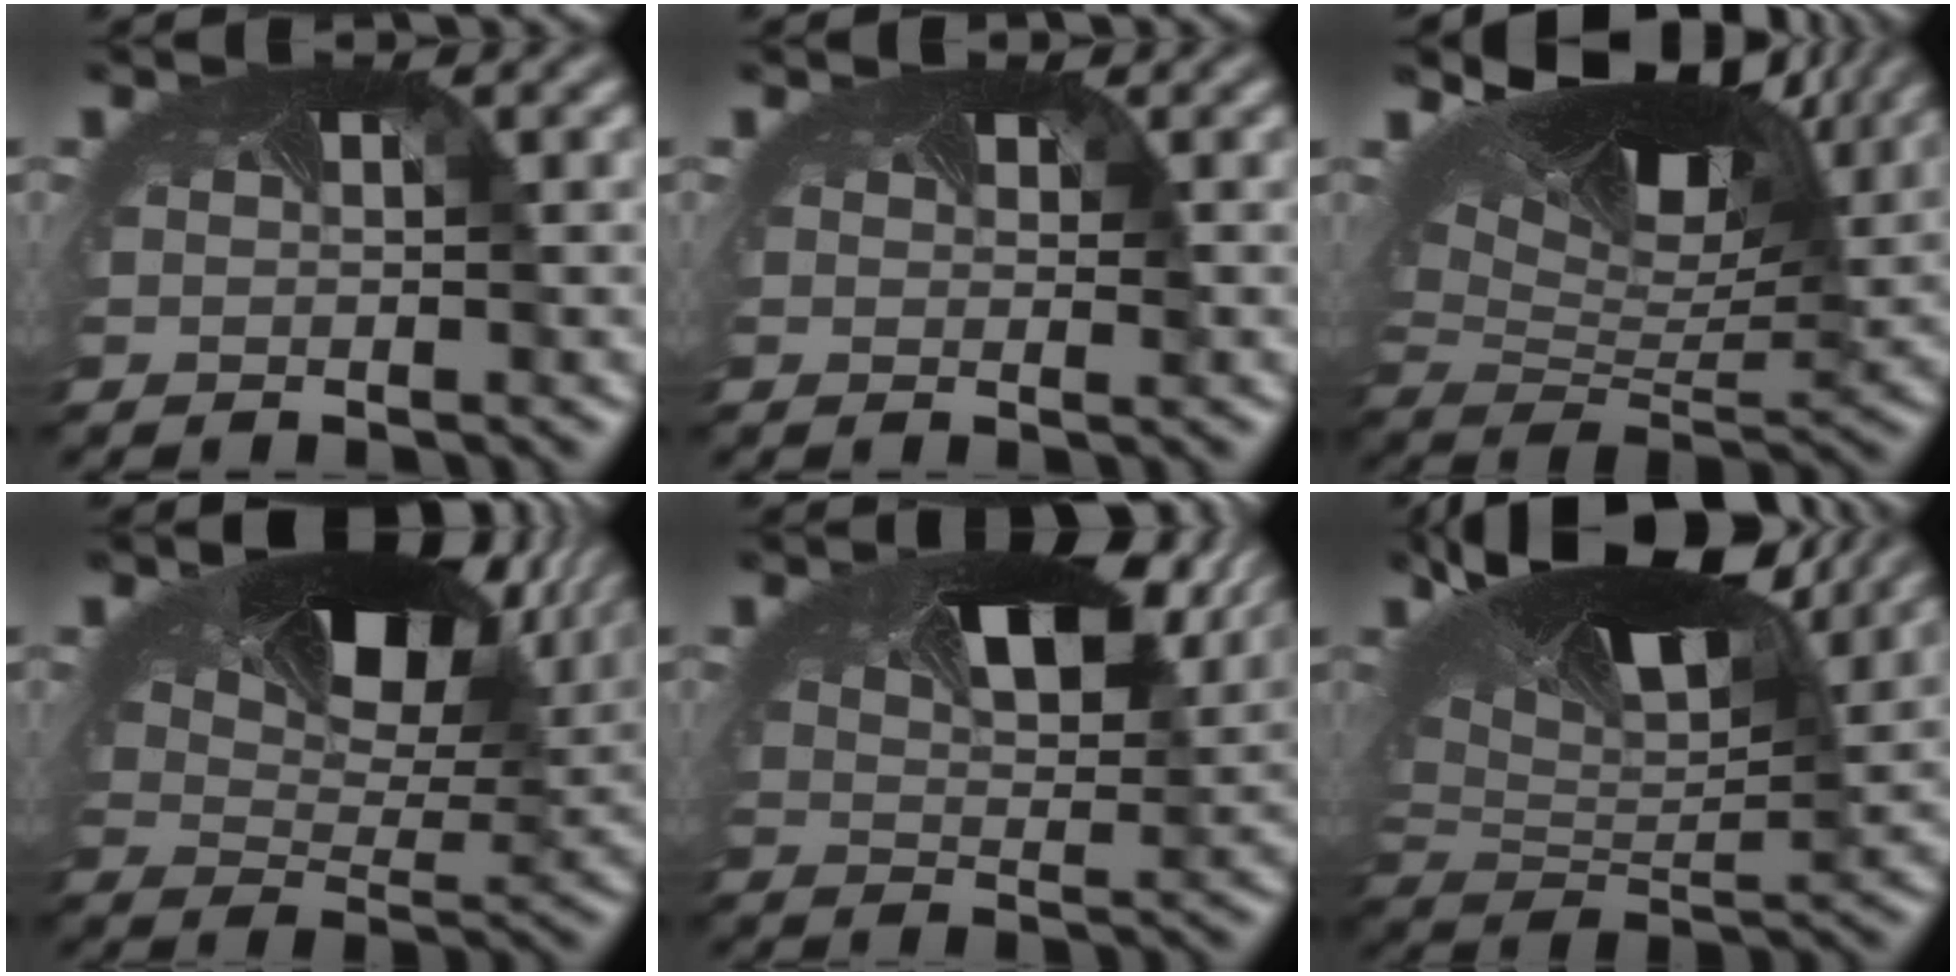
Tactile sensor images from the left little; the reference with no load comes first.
{"total": 0.6, "force": [0.5, 0.1, -0.2], "torque": [-0.002, -0.008, 0.007]}
{"total": 11.4, "force": [6.6, 5.7, 7.3], "torque": [-0.156, 0.003, 0.120]}
{"total": 10.0, "force": [5.7, 5.1, 6.5], "torque": [-0.121, 0.001, 0.094]}
{"total": 7.2, "force": [3.5, 3.6, 5.2], "torque": [-0.096, -0.006, 0.059]}
{"total": 11.2, "force": [5.9, 5.2, 7.9], "torque": [-0.158, -0.003, 0.107]}